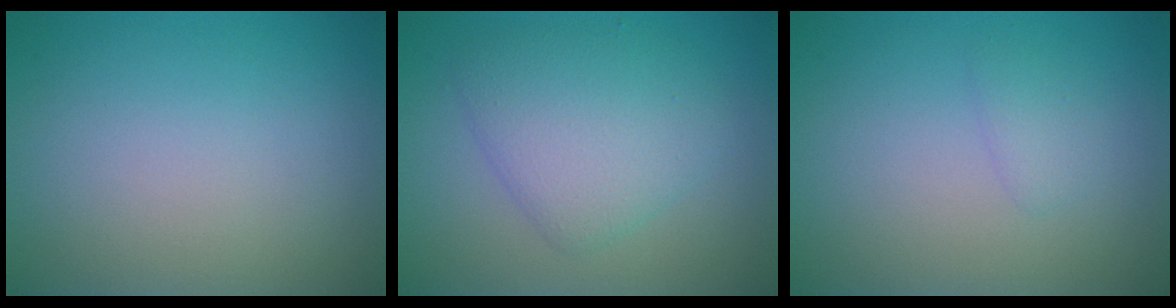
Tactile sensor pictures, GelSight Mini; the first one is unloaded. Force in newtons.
{"total": 4.5, "press": 4.5, "slide": 0.1}
{"total": 1.0, "press": 1.0, "slide": 0.1}